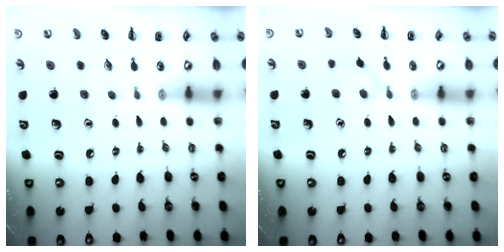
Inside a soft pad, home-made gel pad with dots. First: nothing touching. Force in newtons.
{"total": 6.7, "press": 6.3, "slide": 2.1}